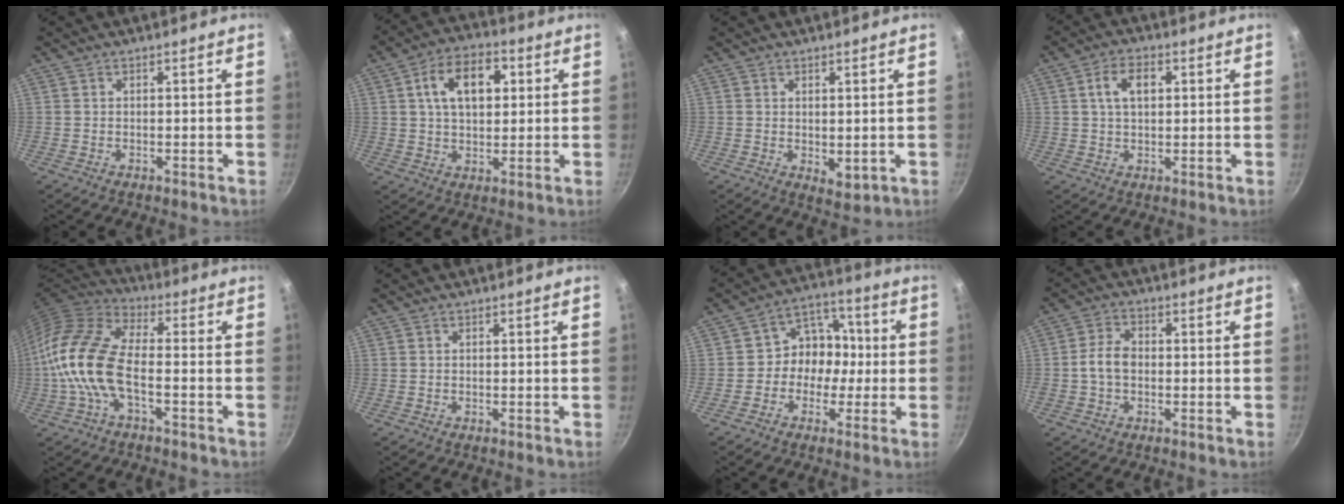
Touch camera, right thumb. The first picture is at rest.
{"total": 11.6, "force": [3.0, 7.3, 8.6], "torque": [-0.116, 0.011, 0.042]}
{"total": 3.4, "force": [0.6, 2.0, 2.7], "torque": [-0.036, -0.017, 0.012]}
{"total": 5.9, "force": [1.5, 3.6, 4.4], "torque": [-0.066, 0.009, 0.023]}
{"total": 14.4, "force": [-3.2, 7.0, 12.2], "torque": [-0.246, 0.037, -0.081]}
{"total": 0.0}
{"total": 9.1, "force": [-1.1, 7.8, 4.6], "torque": [-0.018, 0.037, -0.033]}
{"total": 4.9, "force": [-0.8, 3.4, 3.5], "torque": [-0.060, 0.022, -0.022]}